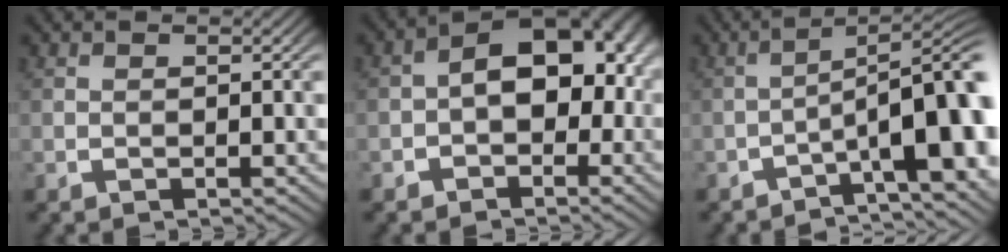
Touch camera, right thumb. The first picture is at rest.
{"total": 9.8, "force": [0.4, 6.5, 7.3], "torque": [-0.099, -0.006, 0.003]}
{"total": 8.4, "force": [-1.7, 4.0, 7.1], "torque": [-0.103, -0.021, -0.018]}